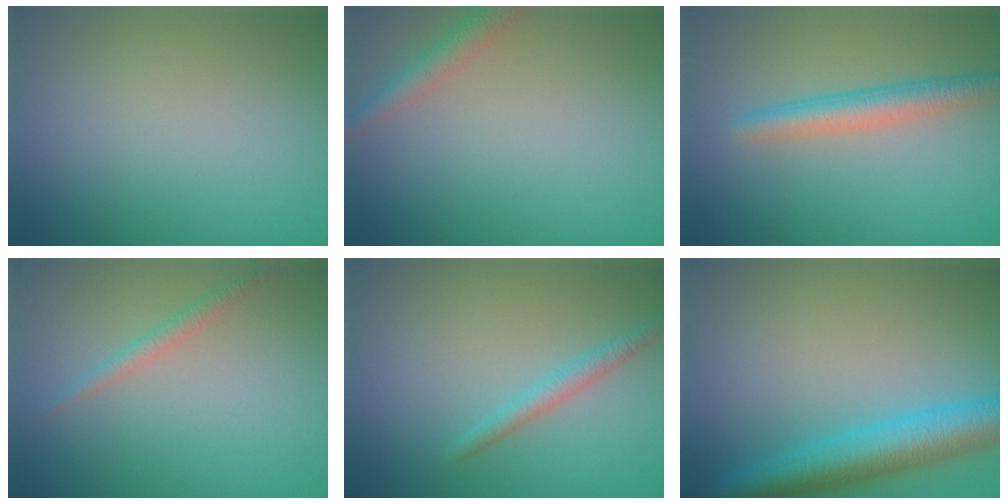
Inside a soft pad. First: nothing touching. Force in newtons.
{"total": 2.3, "press": 2.3, "slide": 0.1}
{"total": 3.3, "press": 3.3, "slide": 0.1}
{"total": 1.3, "press": 1.3, "slide": 0.0}
{"total": 1.8, "press": 1.8, "slide": 0.1}
{"total": 6.5, "press": 6.5, "slide": 0.3}